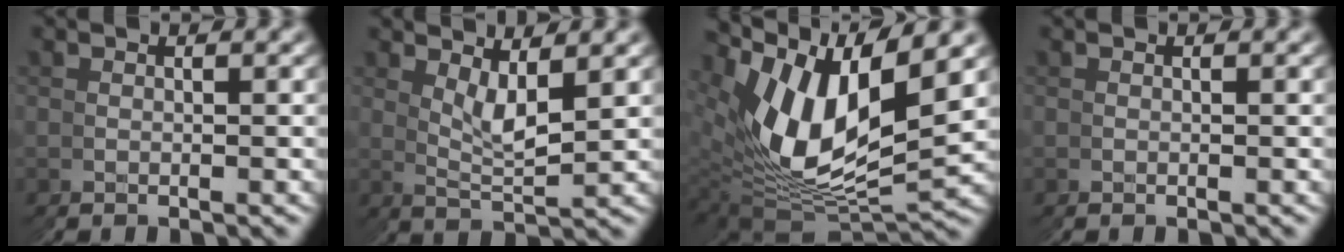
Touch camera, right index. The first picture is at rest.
{"total": 2.5, "force": [1.9, 0.8, 1.4], "torque": [-0.029, -0.004, 0.031]}
{"total": 12.6, "force": [1.2, 8.5, 9.3], "torque": [-0.186, -0.017, 0.028]}
{"total": 0.0}